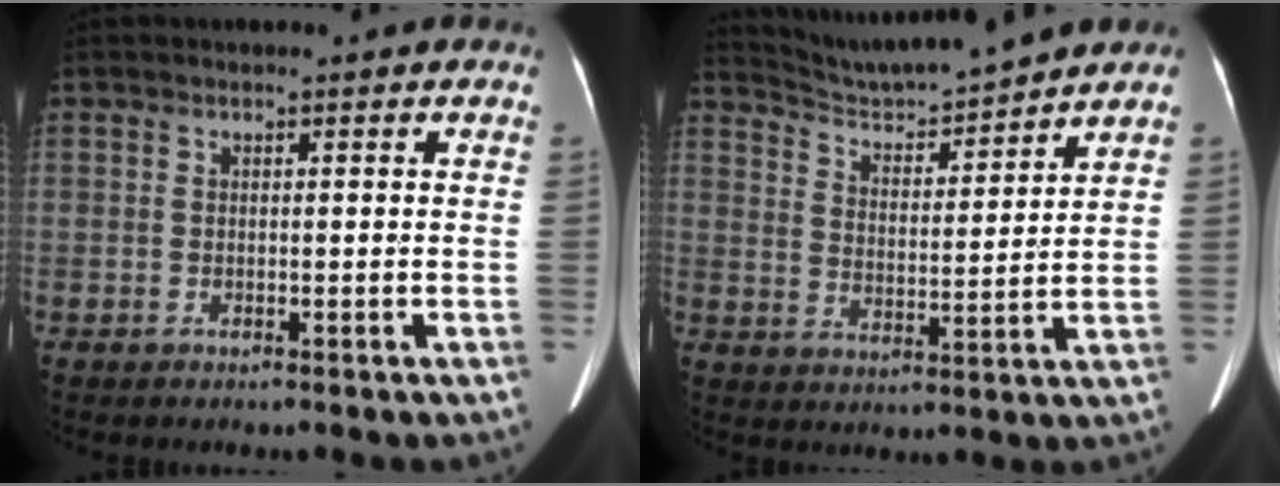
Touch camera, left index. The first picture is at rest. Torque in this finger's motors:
{"motor_torque": [0.16, -1.50, -0.03, 0.05]}